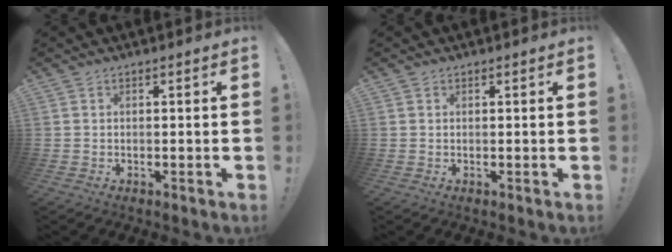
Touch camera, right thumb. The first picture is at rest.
{"total": 0.5, "force": [0.4, 0.4, 0.0], "torque": [0.004, -0.001, 0.007]}